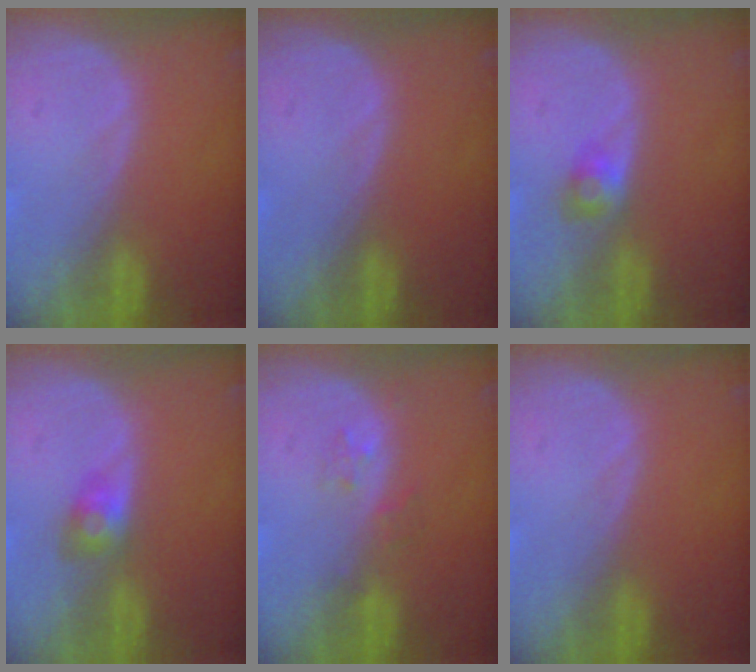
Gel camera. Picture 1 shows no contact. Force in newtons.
{"total": 0.0}
{"total": 2.4, "press": 2.3, "slide": 0.9}
{"total": 3.0, "press": 2.7, "slide": 1.3}
{"total": 1.9, "press": 1.9, "slide": 0.2}
{"total": 0.0}